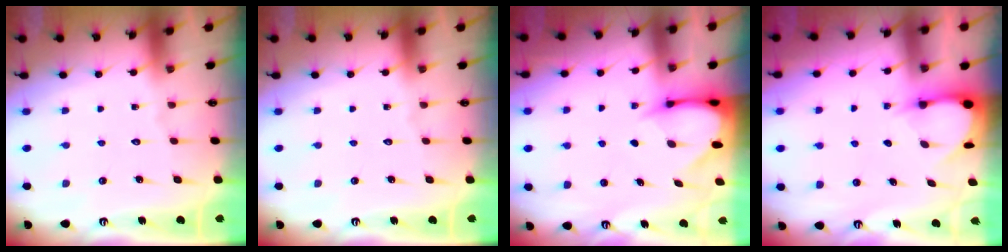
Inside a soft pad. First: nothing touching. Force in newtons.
{"total": 0.0}
{"total": 3.7, "press": 3.7, "slide": 0.4}
{"total": 3.3, "press": 3.3, "slide": 0.4}